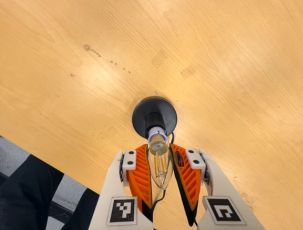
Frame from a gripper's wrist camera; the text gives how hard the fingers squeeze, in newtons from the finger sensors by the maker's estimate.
{"total": 12.1, "left": 11.5, "right": 12.7}